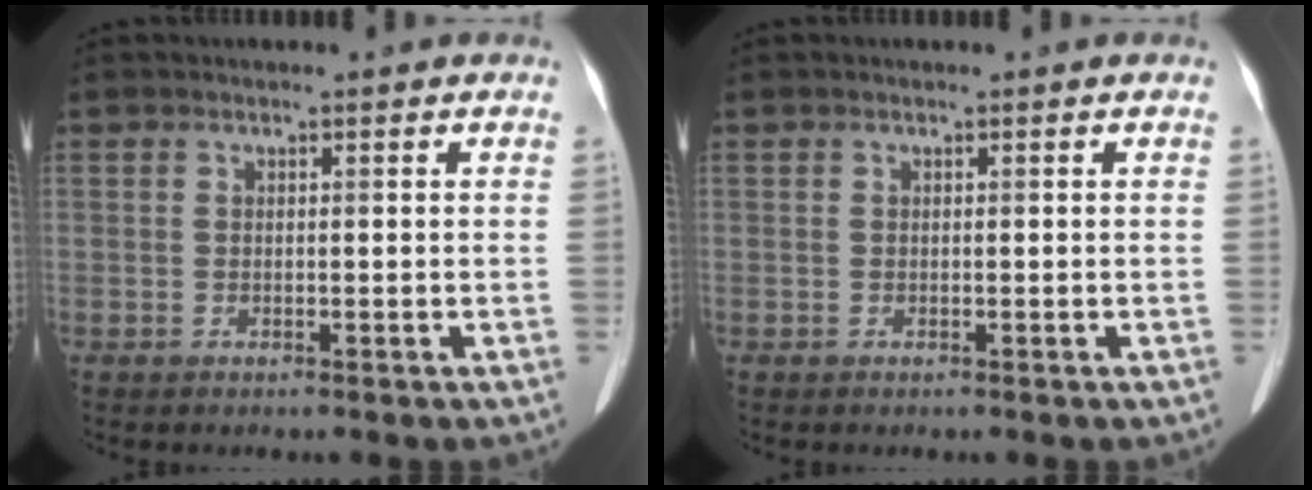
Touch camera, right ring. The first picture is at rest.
{"total": 0.0}